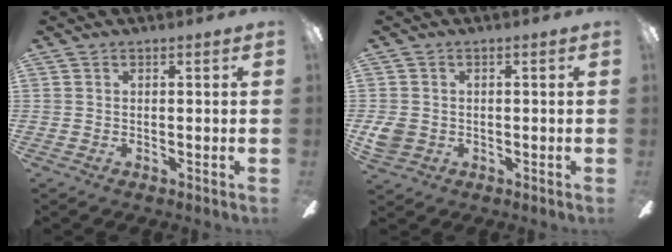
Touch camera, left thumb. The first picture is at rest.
{"total": 3.9, "force": [-0.5, 3.3, 1.9], "torque": [-0.038, 0.001, -0.010]}